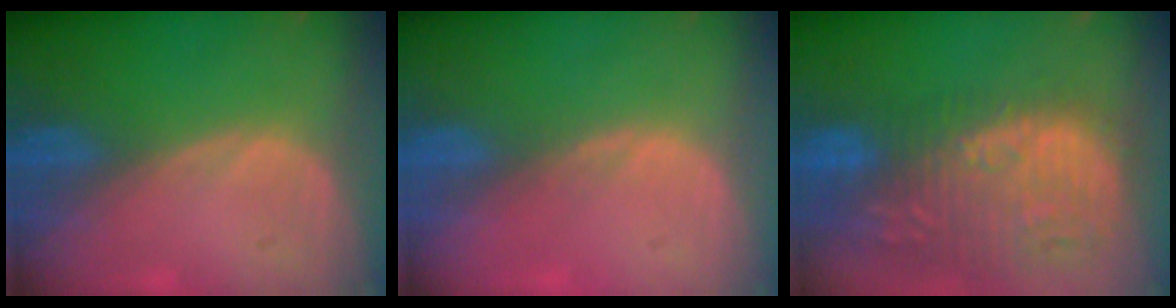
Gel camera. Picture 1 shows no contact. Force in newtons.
{"total": 0.5, "press": 0.5, "slide": 0.1}
{"total": 15.0, "press": 12.8, "slide": 7.8}